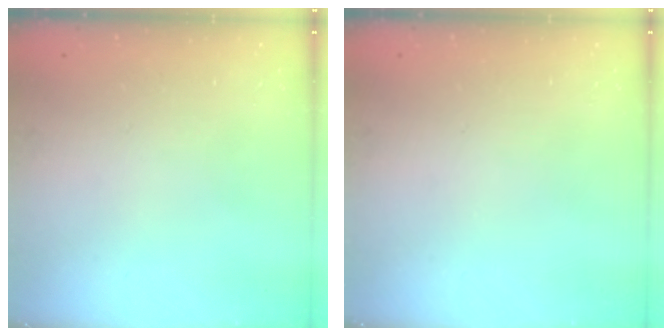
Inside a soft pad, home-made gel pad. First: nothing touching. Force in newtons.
{"total": 0.0}